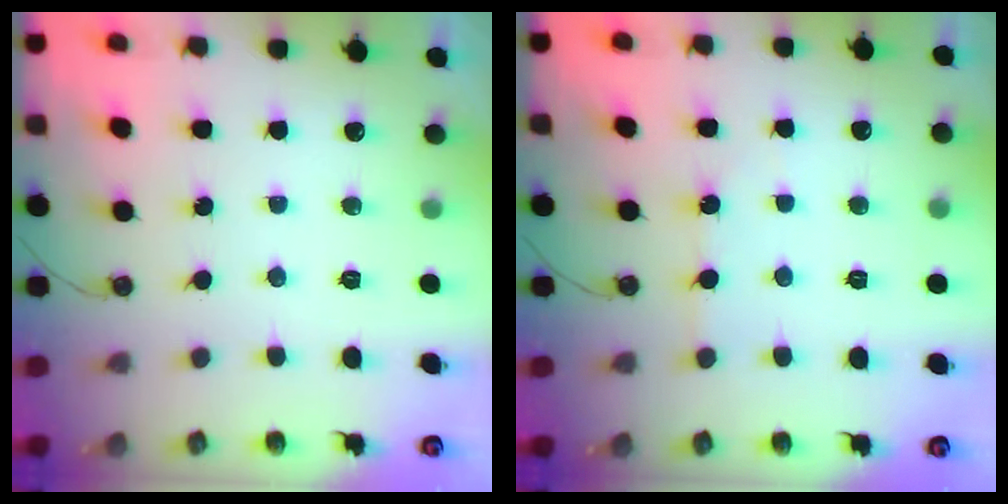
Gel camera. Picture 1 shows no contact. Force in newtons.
{"total": 3.3, "press": 3.2, "slide": 0.5}